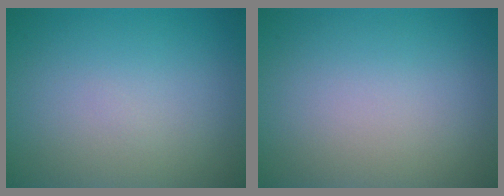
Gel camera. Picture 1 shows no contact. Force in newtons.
{"total": 0.0}